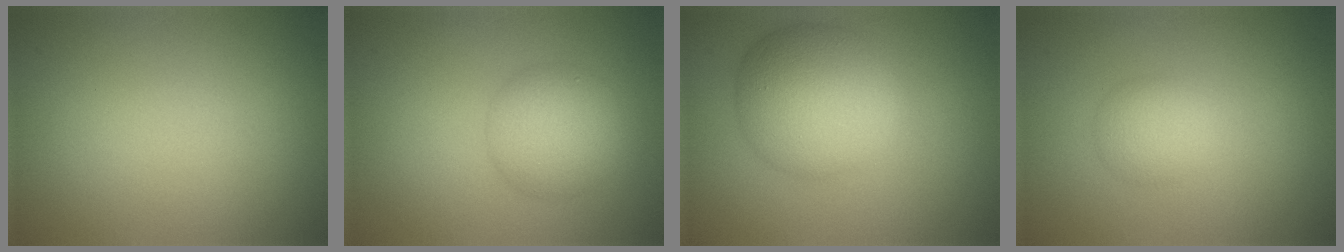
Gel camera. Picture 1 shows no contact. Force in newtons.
{"total": 4.5, "press": 4.5, "slide": 0.1}
{"total": 8.0, "press": 8.0, "slide": 0.1}
{"total": 2.2, "press": 2.2, "slide": 0.1}